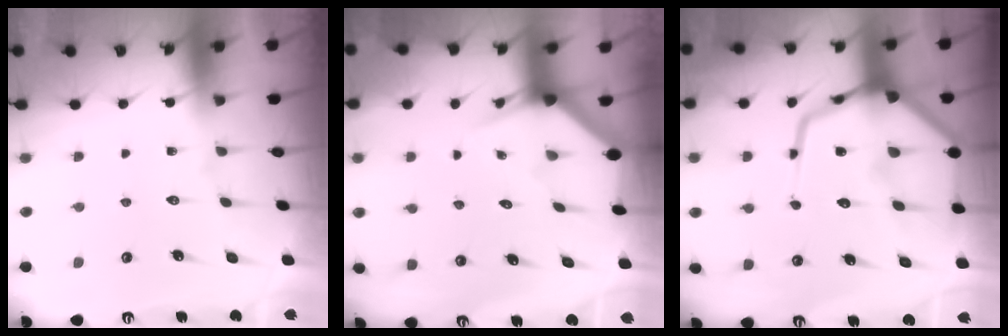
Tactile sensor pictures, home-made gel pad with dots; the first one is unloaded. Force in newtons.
{"total": 2.6, "press": 2.6, "slide": 0.2}
{"total": 17.9, "press": 17.8, "slide": 1.8}